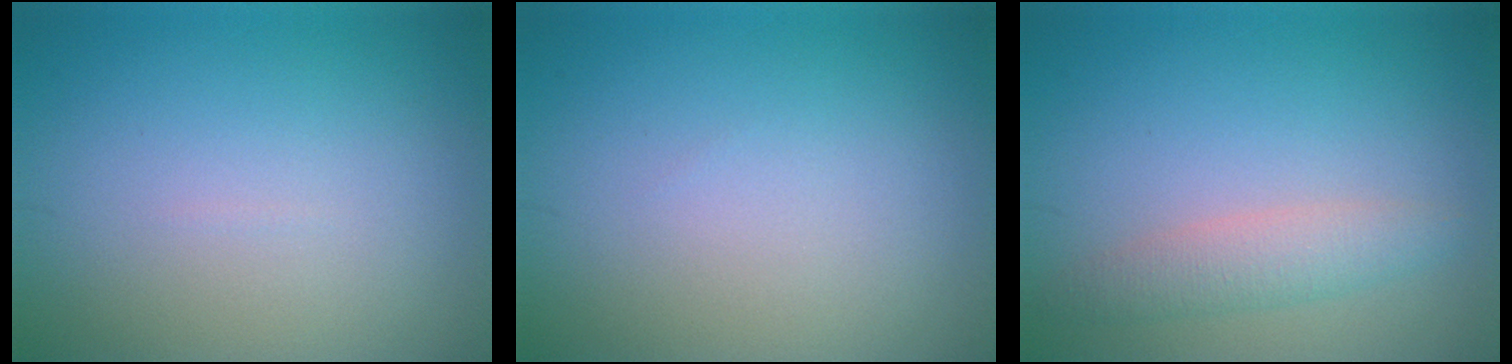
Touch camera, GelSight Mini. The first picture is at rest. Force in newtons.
{"total": 0.0}
{"total": 2.5, "press": 2.5, "slide": 0.1}